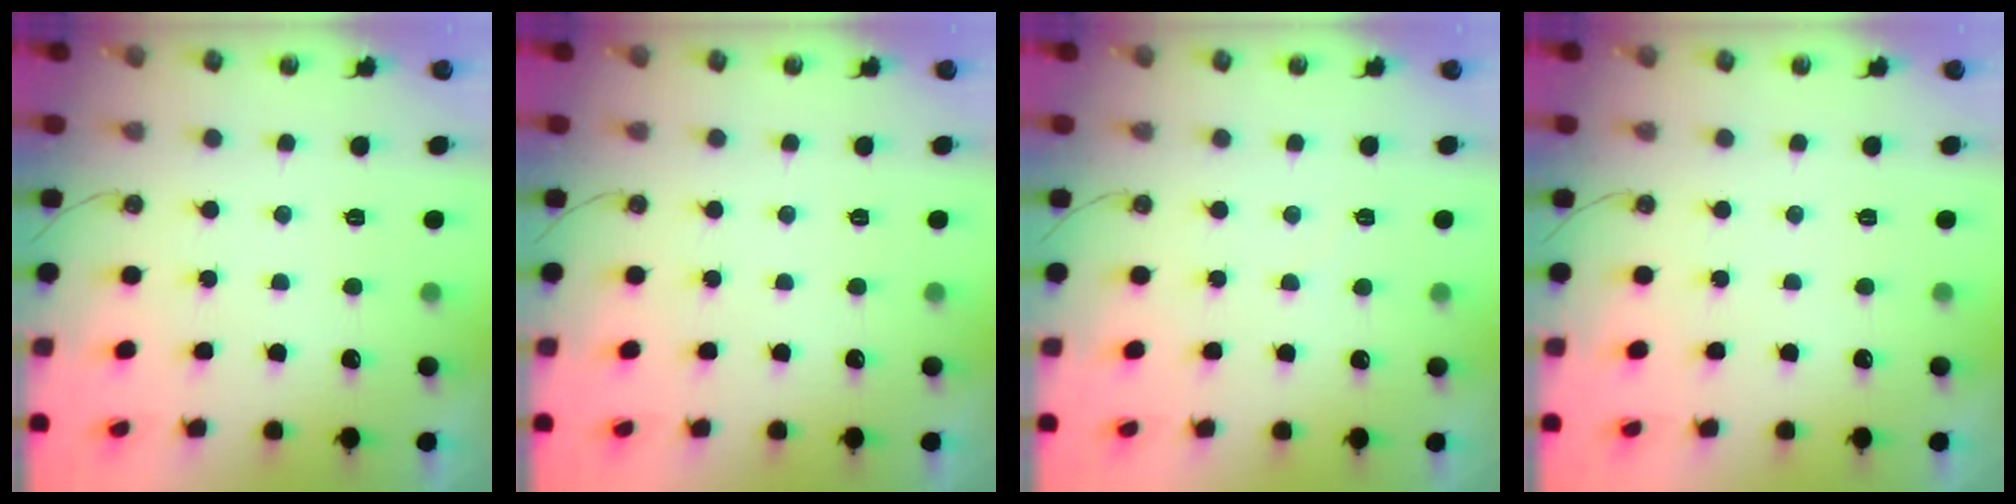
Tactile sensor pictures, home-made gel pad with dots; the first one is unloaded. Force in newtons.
{"total": 0.0}
{"total": 3.6, "press": 3.5, "slide": 0.5}
{"total": 0.0}